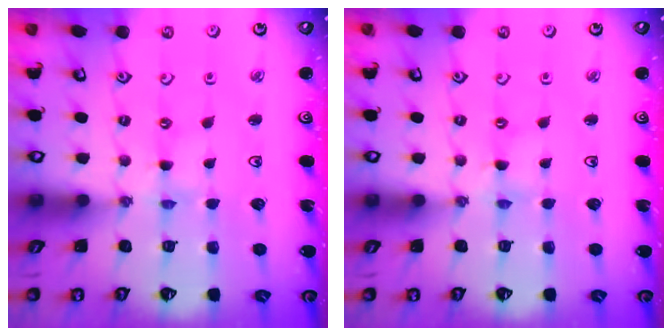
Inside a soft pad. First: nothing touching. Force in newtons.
{"total": 1.4, "press": 1.4, "slide": 0.2}